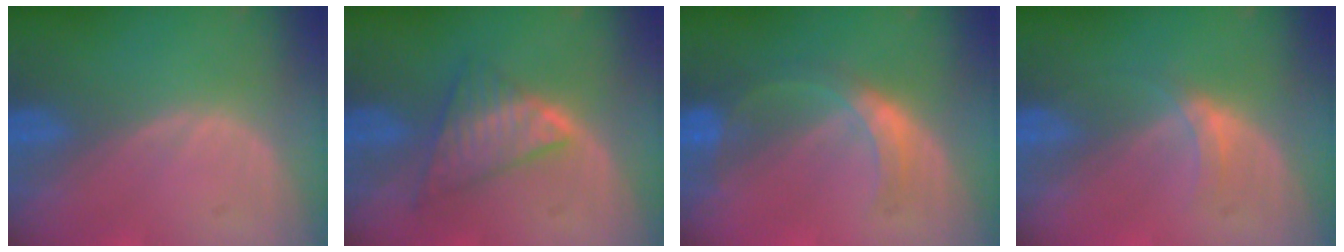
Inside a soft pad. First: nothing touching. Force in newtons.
{"total": 5.9, "press": 5.9, "slide": 0.1}
{"total": 5.6, "press": 5.2, "slide": 2.1}
{"total": 2.6, "press": 2.2, "slide": 1.4}